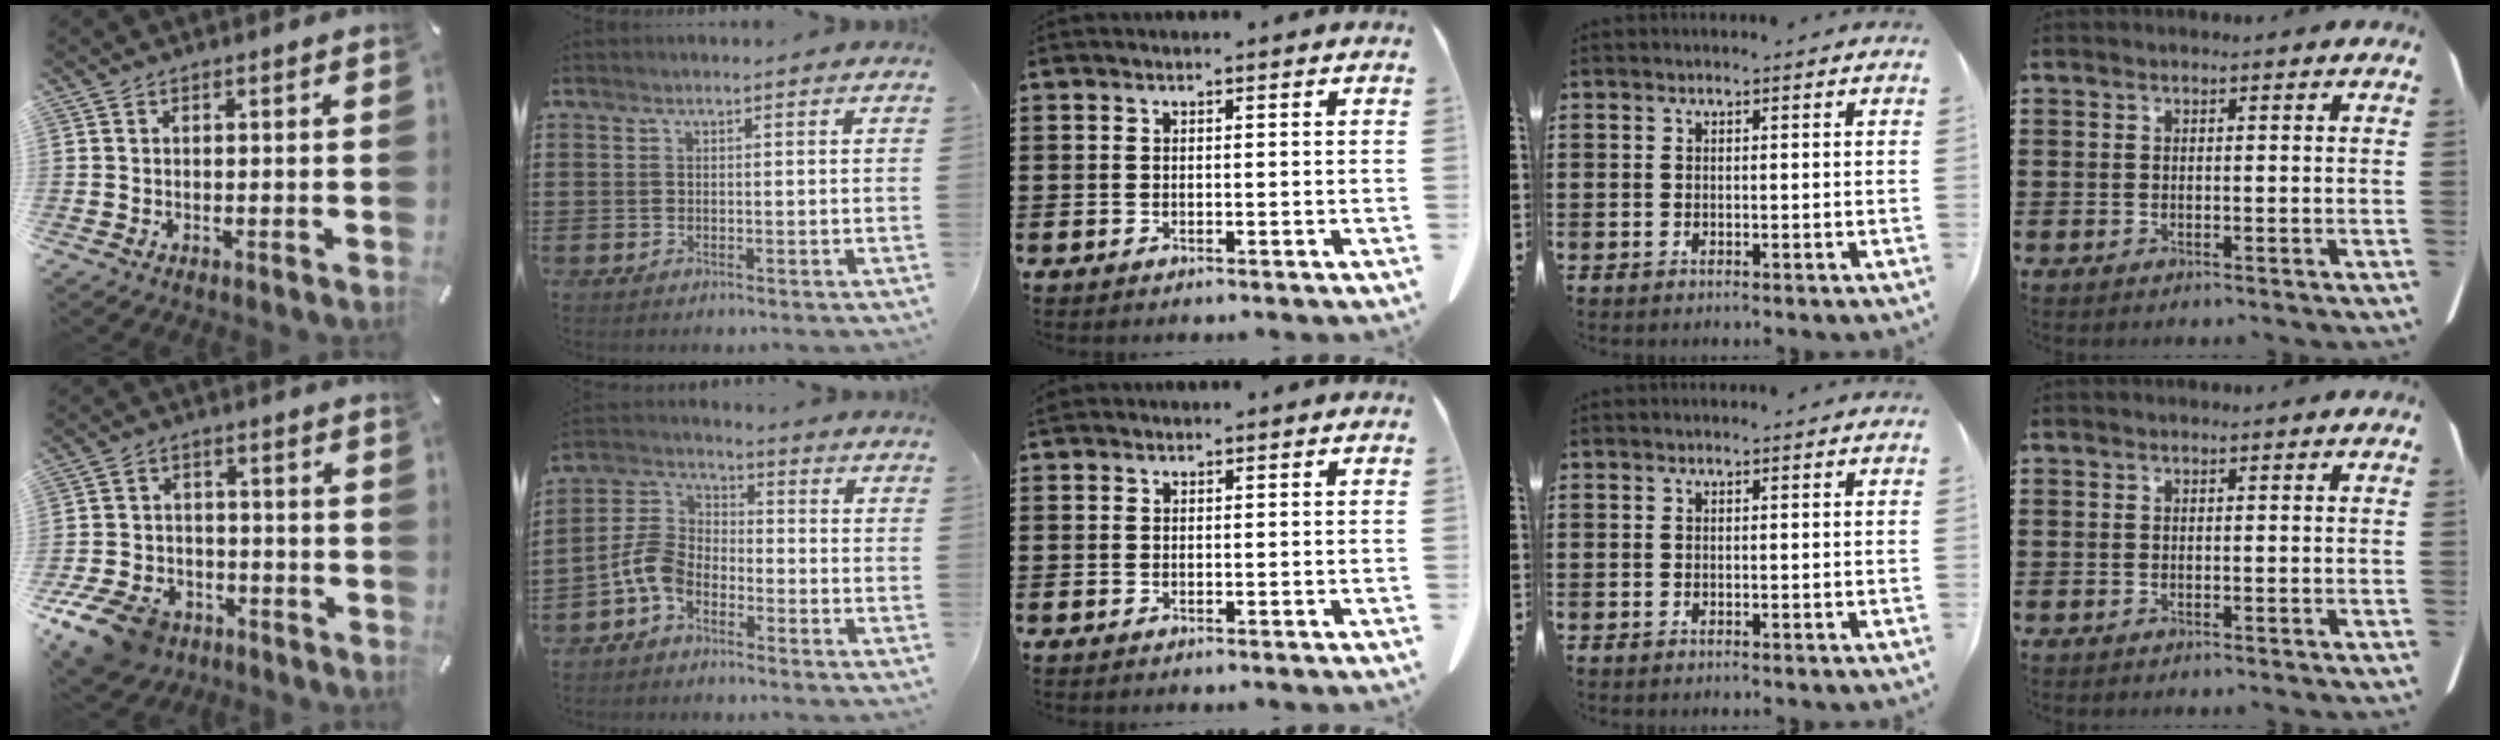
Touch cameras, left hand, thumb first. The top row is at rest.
{"thumb": {"total": 12.0, "force": [-7.8, 7.6, 5.0], "torque": [-0.099, 0.058, -0.142]}, "index": {"total": 6.7, "force": [-3.8, 3.8, 4.0], "torque": [-0.124, -0.005, -0.087]}, "middle": {"total": 0.6, "force": [0.4, 0.4, 0.2], "torque": [-0.005, 0.003, 0.008]}}